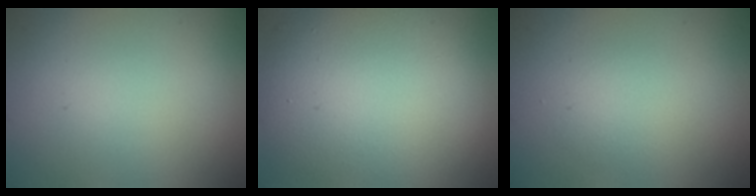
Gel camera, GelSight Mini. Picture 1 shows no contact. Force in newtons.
{"total": 11.4, "press": 11.4, "slide": 0.8}
{"total": 1.9, "press": 1.9, "slide": 0.1}